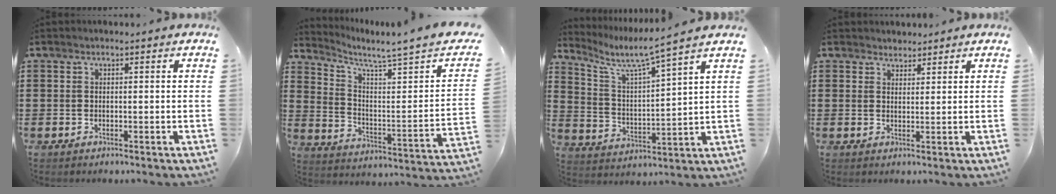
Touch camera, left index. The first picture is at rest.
{"total": 3.2, "force": [2.4, -0.8, 2.0], "torque": [-0.058, -0.039, 0.027]}
{"total": 5.7, "force": [4.8, -0.2, 3.2], "torque": [-0.087, -0.042, 0.071]}
{"total": 1.7, "force": [1.5, 0.6, -0.1], "torque": [-0.002, 0.003, 0.030]}